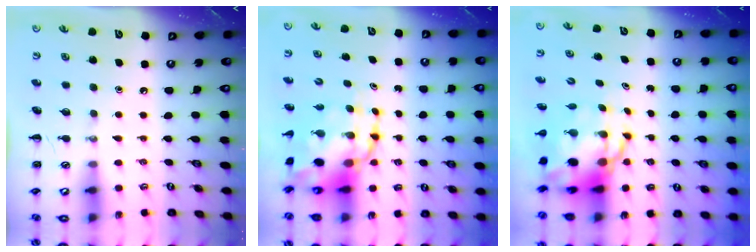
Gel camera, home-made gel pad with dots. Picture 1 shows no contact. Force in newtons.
{"total": 12.5, "press": 12.1, "slide": 2.9}
{"total": 9.4, "press": 9.1, "slide": 2.5}